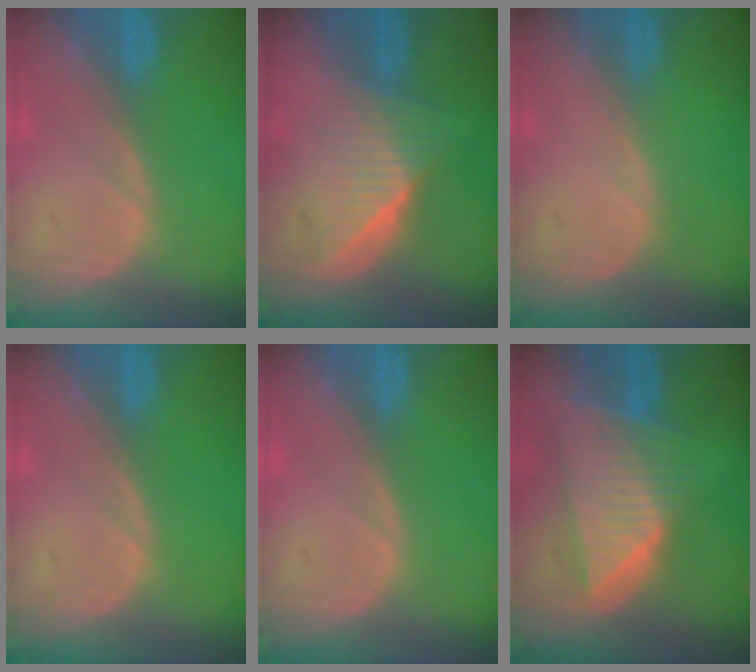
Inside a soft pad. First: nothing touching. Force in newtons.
{"total": 6.3, "press": 5.8, "slide": 2.6}
{"total": 0.0}
{"total": 0.0}
{"total": 0.0}
{"total": 8.4, "press": 7.6, "slide": 3.7}